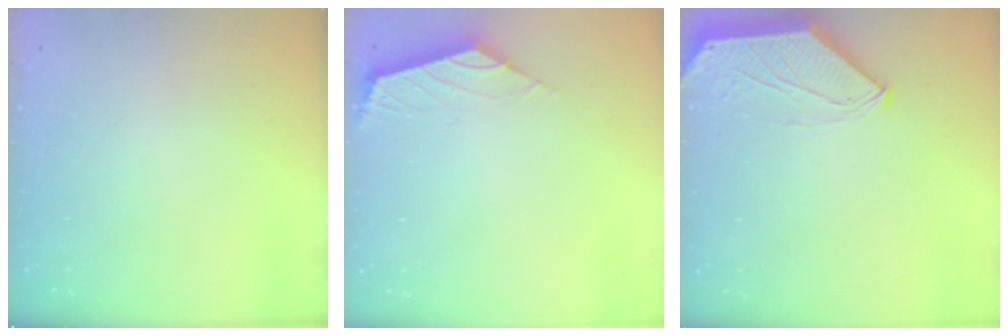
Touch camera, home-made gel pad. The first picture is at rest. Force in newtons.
{"total": 2.5, "press": 2.4, "slide": 0.7}
{"total": 0.0}